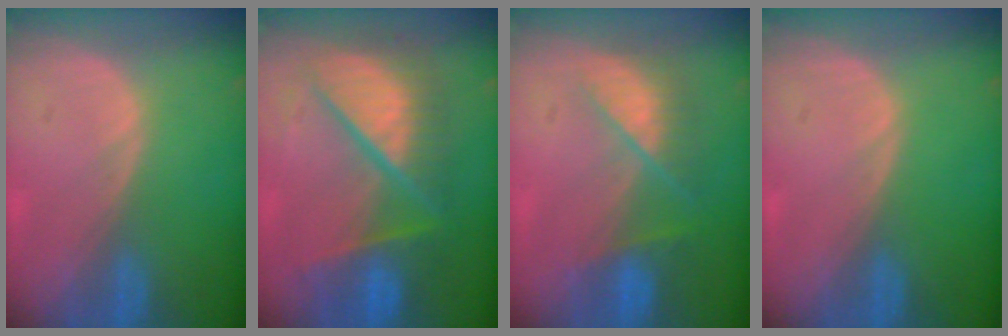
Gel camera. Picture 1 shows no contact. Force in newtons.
{"total": 11.0, "press": 10.9, "slide": 1.1}
{"total": 7.1, "press": 6.3, "slide": 3.2}
{"total": 0.0}